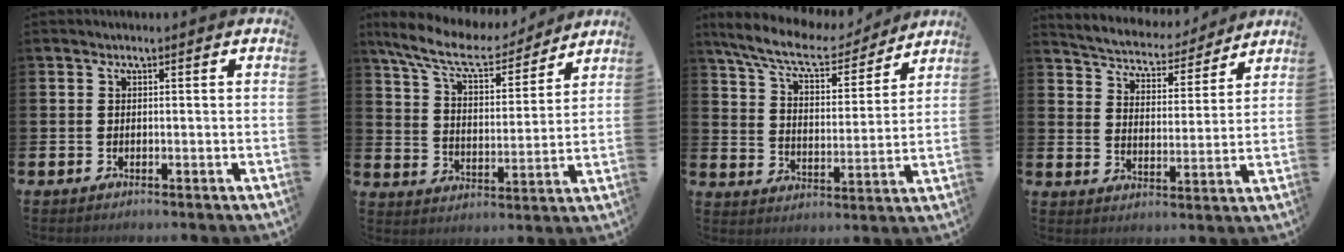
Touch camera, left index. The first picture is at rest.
{"total": 9.9, "force": [8.8, 2.2, 3.9], "torque": [-0.110, -0.053, 0.152]}
{"total": 9.2, "force": [8.2, 1.9, 3.8], "torque": [-0.104, -0.050, 0.139]}
{"total": 5.6, "force": [5.5, 1.1, 0.7], "torque": [-0.046, -0.045, 0.092]}